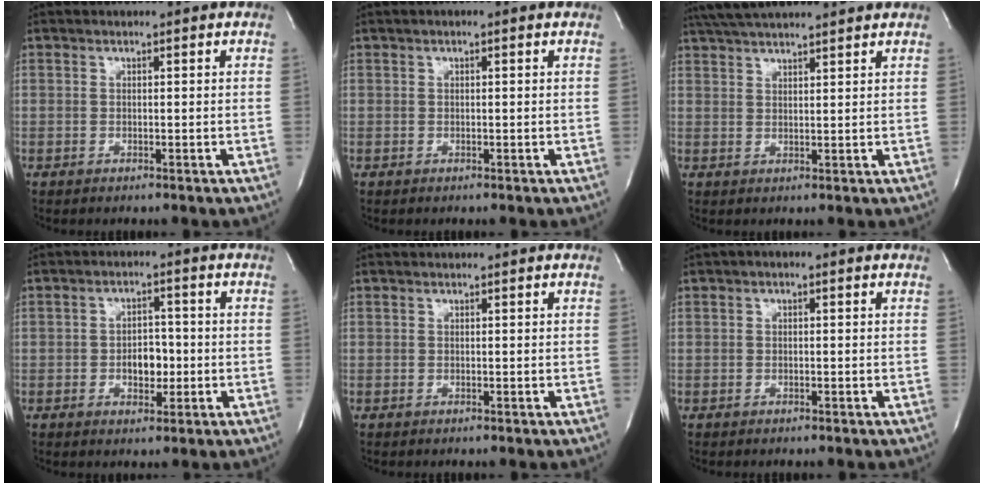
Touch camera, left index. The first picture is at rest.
{"total": 0.9, "force": [0.4, 0.2, 0.8], "torque": [-0.016, 0.007, 0.002]}
{"total": 11.1, "force": [10.0, 0.6, 4.8], "torque": [-0.090, 0.038, 0.151]}
{"total": 4.4, "force": [-0.9, 2.6, 3.4], "torque": [-0.049, 0.008, -0.011]}
{"total": 0.0}
{"total": 1.0, "force": [0.1, 0.5, 0.8], "torque": [-0.010, 0.004, -0.003]}